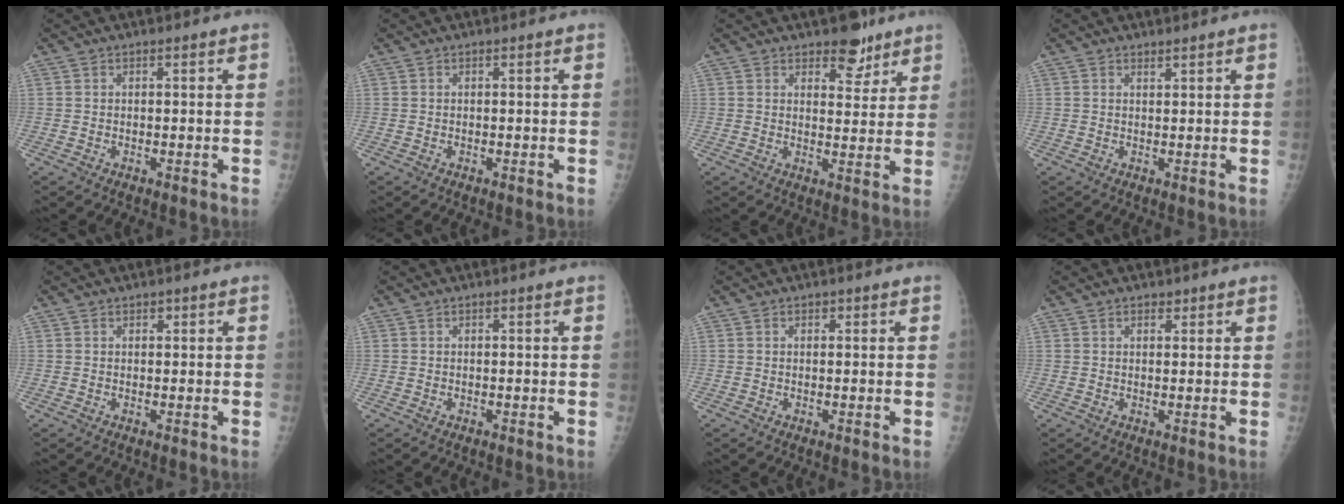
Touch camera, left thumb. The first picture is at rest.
{"total": 0.0}
{"total": 6.1, "force": [4.5, 3.1, 2.7], "torque": [-0.004, -0.028, 0.064]}
{"total": 0.9, "force": [0.9, 0.2, 0.2], "torque": [0.000, -0.008, 0.014]}
{"total": 0.9, "force": [0.6, 0.5, 0.4], "torque": [0.002, -0.003, 0.006]}
{"total": 0.0}
{"total": 0.7, "force": [0.4, 0.5, 0.4], "torque": [-0.002, -0.002, 0.005]}
{"total": 1.7, "force": [1.2, 0.9, 0.7], "torque": [0.001, -0.006, 0.015]}